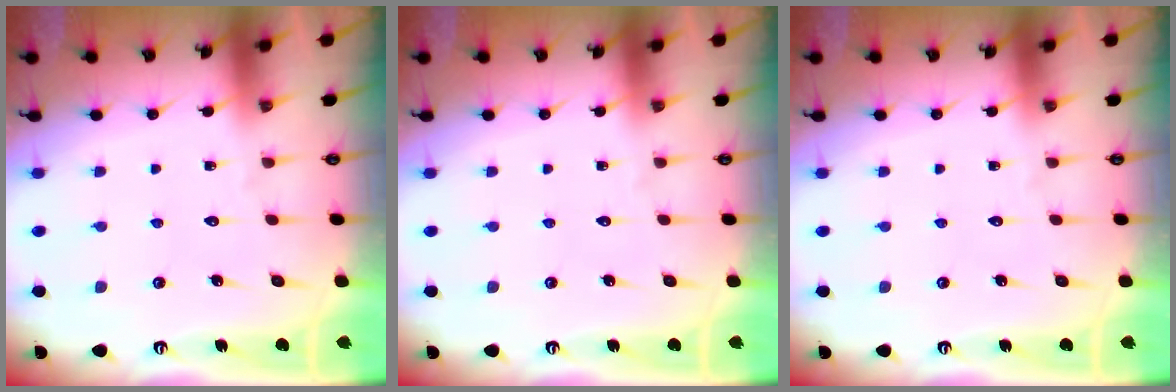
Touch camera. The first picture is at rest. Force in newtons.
{"total": 0.0}
{"total": 0.0}